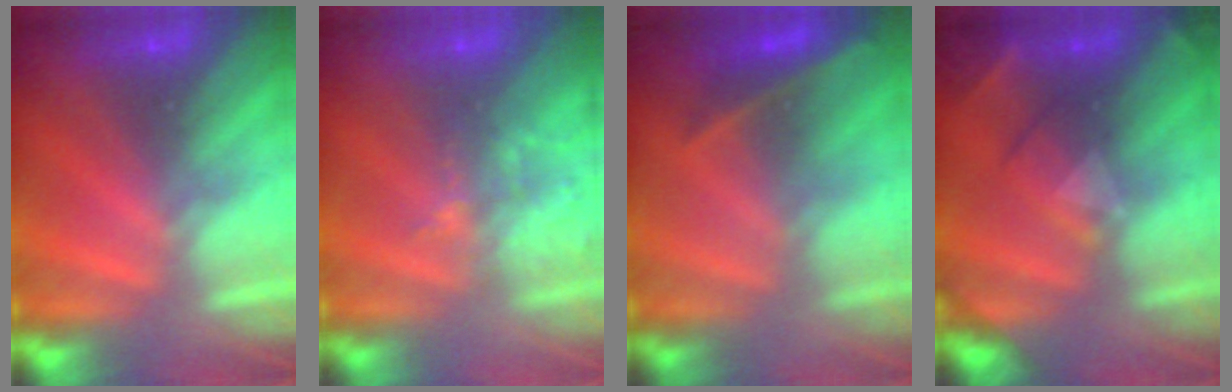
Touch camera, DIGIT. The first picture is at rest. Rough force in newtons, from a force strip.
{"total": 2.0}
{"total": 2.4}
{"total": 2.6}